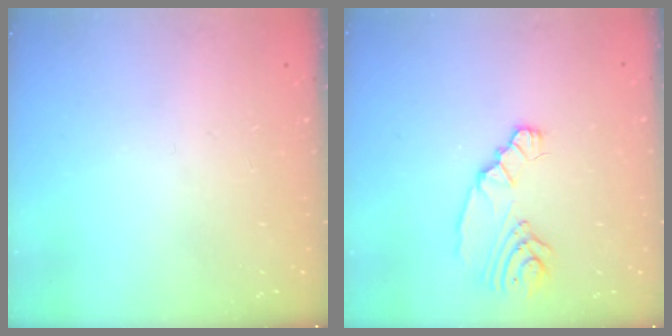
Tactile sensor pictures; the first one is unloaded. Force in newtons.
{"total": 7.1, "press": 7.1, "slide": 0.4}